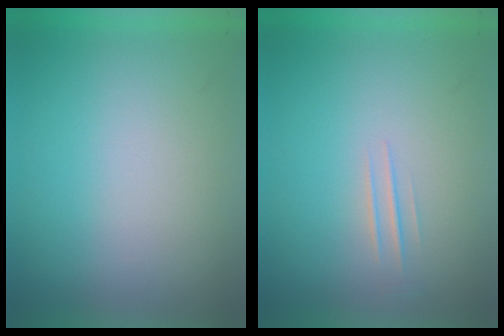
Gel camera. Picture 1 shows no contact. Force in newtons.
{"total": 1.0}